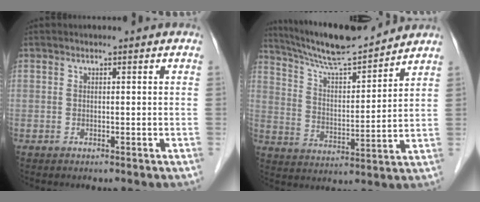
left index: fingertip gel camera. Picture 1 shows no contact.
{"total": 13.6, "force": [12.8, 0.6, 4.5], "torque": [-0.089, 0.007, 0.221]}